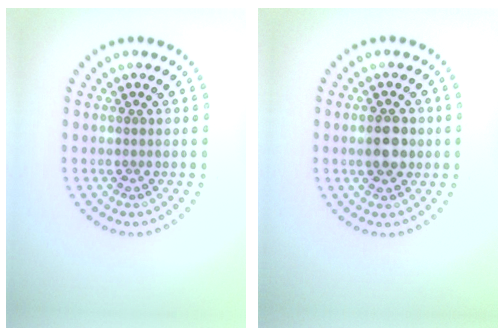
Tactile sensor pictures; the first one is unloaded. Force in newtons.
{"total": 3.0, "press": 3.0, "slide": 0.1}